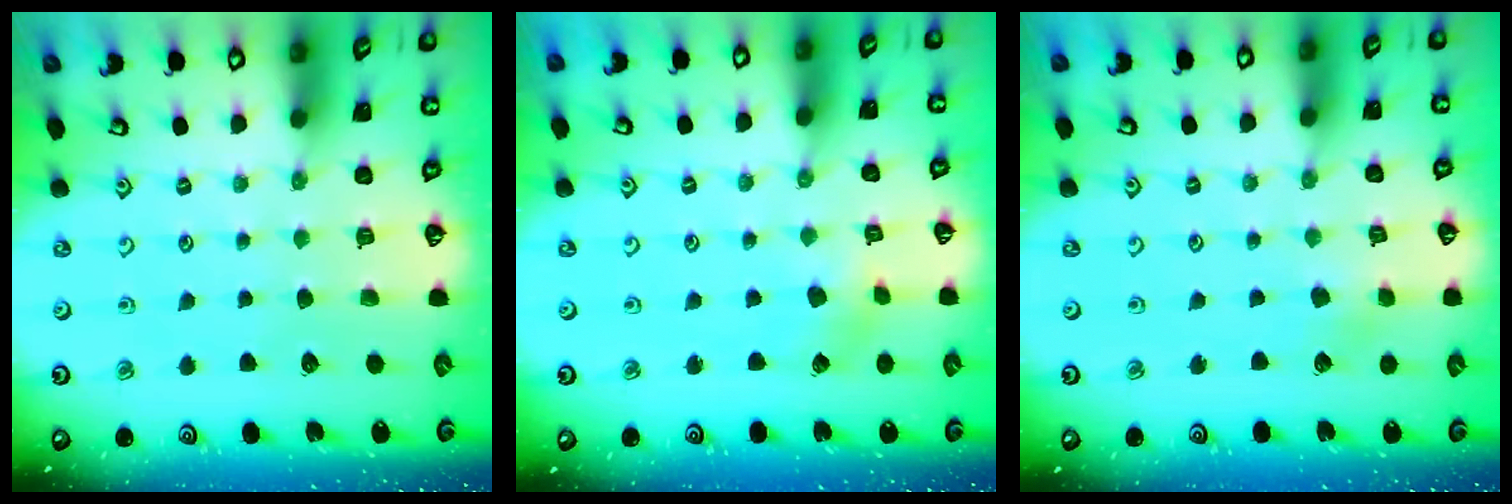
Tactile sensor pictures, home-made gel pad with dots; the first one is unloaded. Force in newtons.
{"total": 4.0, "press": 4.0, "slide": 0.5}
{"total": 2.9, "press": 2.9, "slide": 0.4}